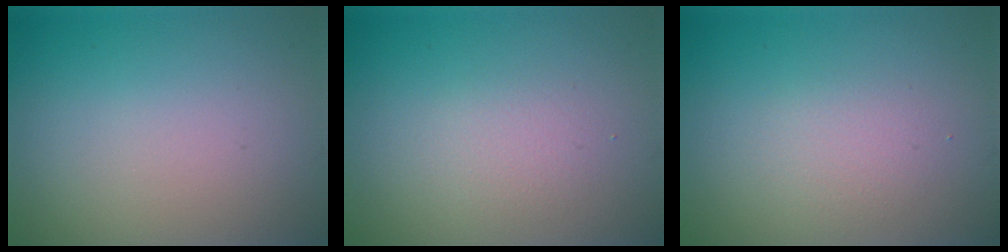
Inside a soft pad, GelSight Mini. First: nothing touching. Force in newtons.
{"total": 1.7, "press": 1.7, "slide": 0.2}
{"total": 1.8, "press": 1.8, "slide": 0.0}